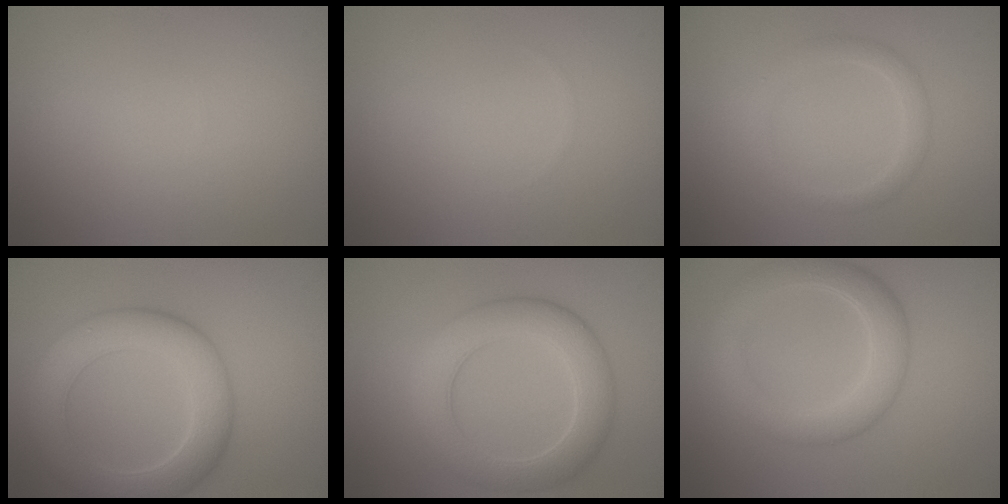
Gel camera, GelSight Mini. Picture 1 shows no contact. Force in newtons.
{"total": 0.0}
{"total": 2.0, "press": 2.0, "slide": 0.1}
{"total": 7.1, "press": 7.0, "slide": 0.5}
{"total": 6.1, "press": 6.1, "slide": 0.4}
{"total": 4.7, "press": 4.7, "slide": 0.1}